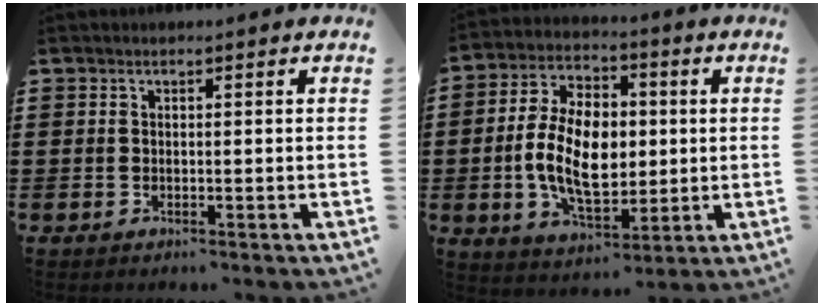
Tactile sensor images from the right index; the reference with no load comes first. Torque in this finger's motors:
{"motor_torque": [1.47, 0.67, 1.05, 0.21]}